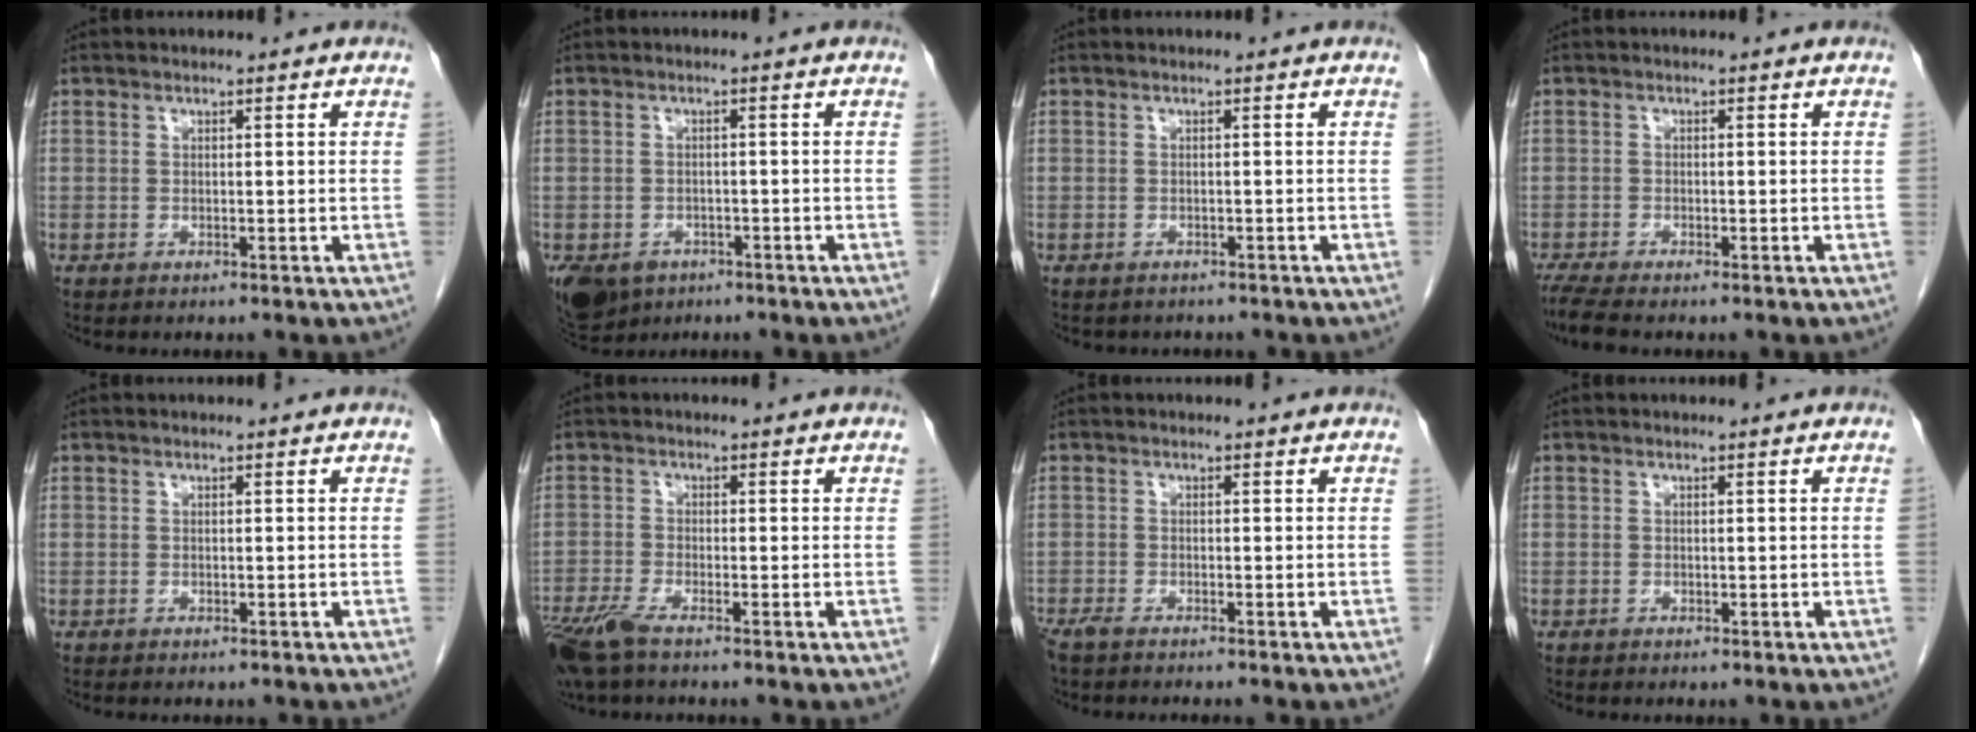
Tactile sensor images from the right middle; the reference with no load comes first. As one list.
[{"total": 11.0, "force": [-5.9, 8.2, 4.4], "torque": [-0.122, -0.012, -0.080]}, {"total": 3.1, "force": [-2.6, 1.5, 0.6], "torque": [-0.016, -0.001, -0.031]}, {"total": 3.7, "force": [-3.0, 0.4, 2.1], "torque": [-0.047, -0.013, -0.053]}, {"total": 1.8, "force": [-1.5, 0.5, 0.7], "torque": [-0.017, -0.004, -0.016]}, {"total": 6.3, "force": [-4.7, 1.0, 4.1], "torque": [-0.085, -0.016, -0.090]}, {"total": 3.5, "force": [-3.0, 0.3, 1.7], "torque": [-0.029, -0.007, -0.049]}, {"total": 0.0}]